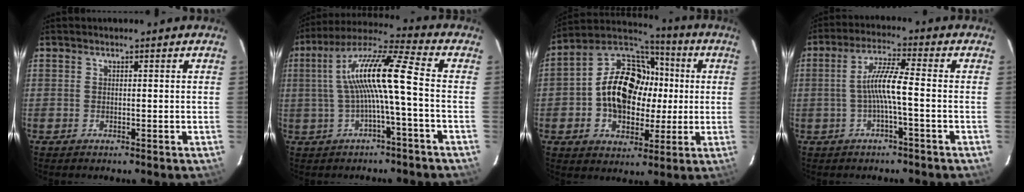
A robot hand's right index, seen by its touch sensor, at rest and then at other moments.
{"total": 12.7, "force": [-0.3, 0.9, 12.7], "torque": [-0.245, 0.022, -0.003]}
{"total": 17.8, "force": [0.0, 13.1, 12.1], "torque": [-0.239, 0.046, 0.002]}
{"total": 6.2, "force": [-1.4, 0.0, 6.1], "torque": [-0.128, 0.009, -0.024]}